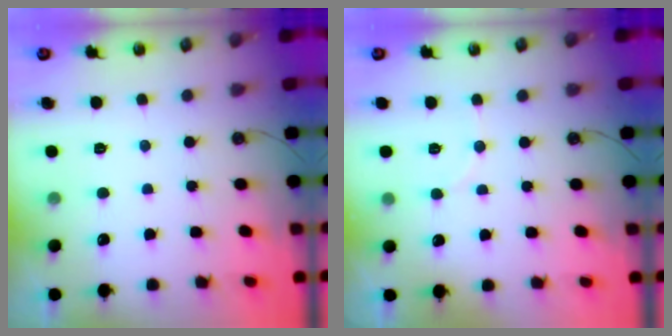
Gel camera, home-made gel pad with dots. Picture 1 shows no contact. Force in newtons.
{"total": 4.1, "press": 4.1, "slide": 0.8}